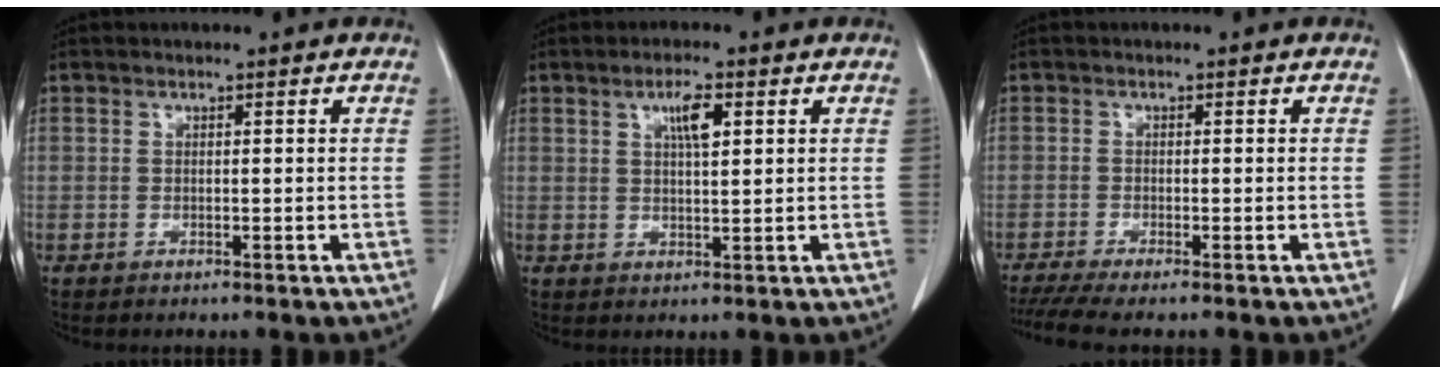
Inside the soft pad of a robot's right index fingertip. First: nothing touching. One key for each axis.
{"total": 4.0, "fx": 1.6, "fy": 0.7, "fz": 3.6, "tx": -0.064, "ty": 0.001, "tz": 0.028}
{"total": 5.1, "fx": -4.1, "fy": -0.2, "fz": 2.9, "tx": -0.050, "ty": -0.013, "tz": -0.073}